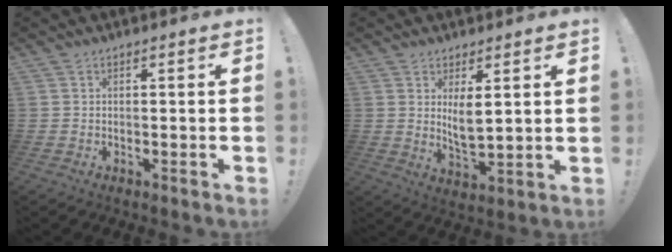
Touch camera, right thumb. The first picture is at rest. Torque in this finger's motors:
{"motor_torque": [-0.15, 0.48, 0.41, 0.42, 0.14]}